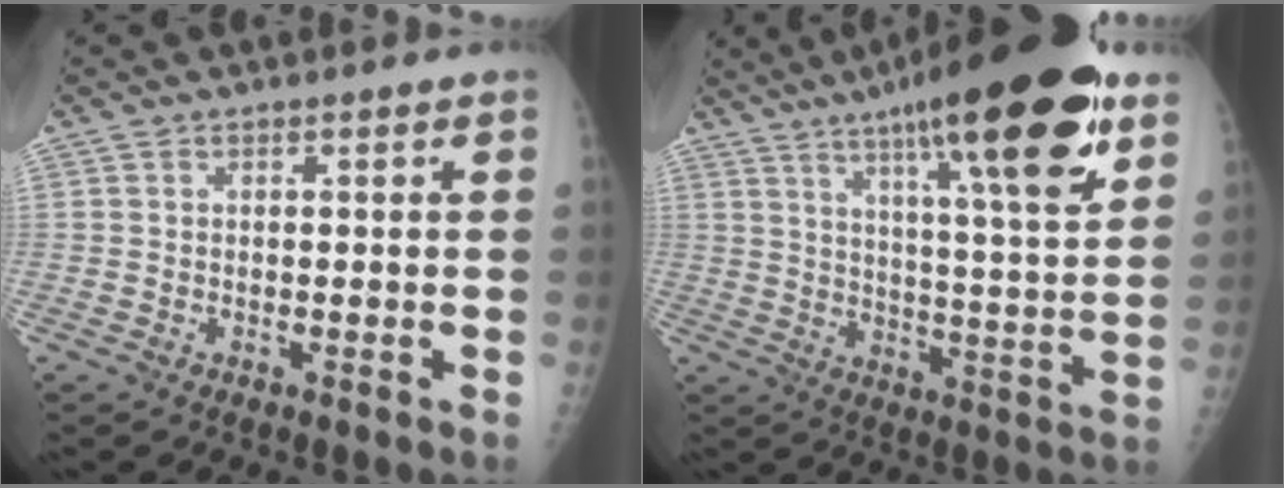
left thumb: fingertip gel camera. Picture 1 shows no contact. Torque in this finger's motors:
{"motor_torque": [1.54, -0.14, 1.72, -1.06, 0.42]}